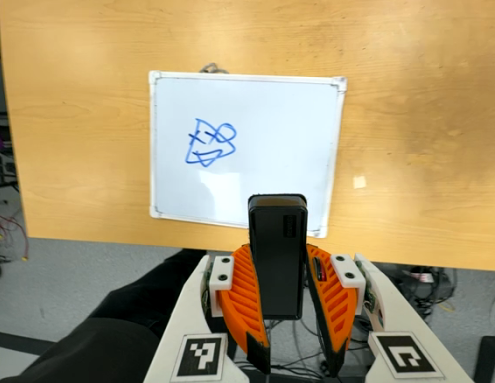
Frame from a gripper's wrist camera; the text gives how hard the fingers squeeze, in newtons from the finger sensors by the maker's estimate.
{"total": 6.8, "left": 5.1, "right": 8.5}